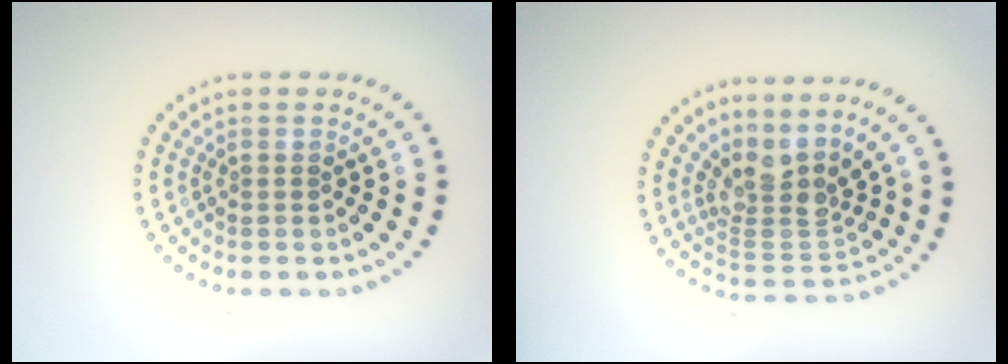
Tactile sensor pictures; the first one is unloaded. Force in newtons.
{"total": 3.6, "press": 2.4, "slide": 2.7}